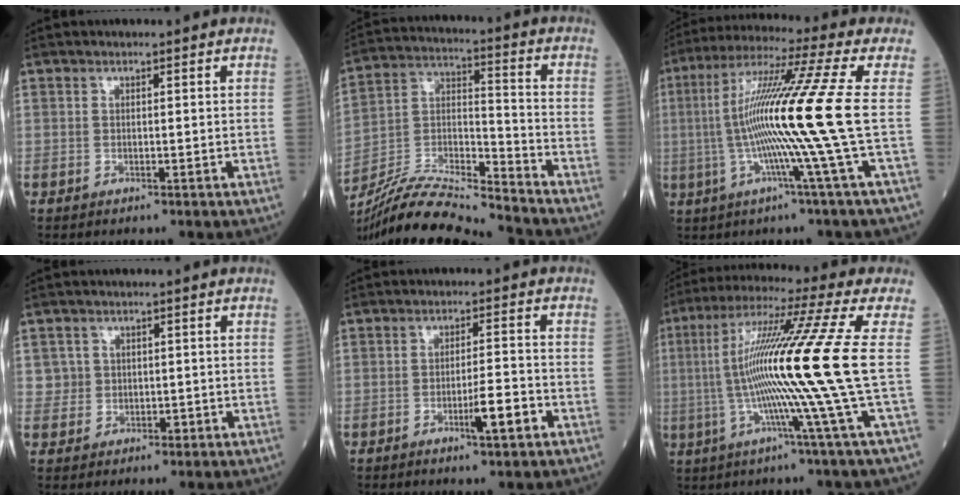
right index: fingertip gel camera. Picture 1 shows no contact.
{"total": 15.3, "force": [-14.7, -0.8, 4.3], "torque": [-0.078, 0.017, -0.278]}
{"total": 16.6, "force": [-1.1, -3.3, 16.3], "torque": [-0.293, -0.001, -0.036]}
{"total": 2.5, "force": [0.7, 2.4, 0.0], "torque": [0.010, 0.000, 0.012]}
{"total": 5.0, "force": [-2.2, 0.1, 4.5], "torque": [-0.072, -0.003, -0.035]}
{"total": 18.9, "force": [-1.0, -3.5, 18.5], "torque": [-0.327, -0.005, -0.037]}